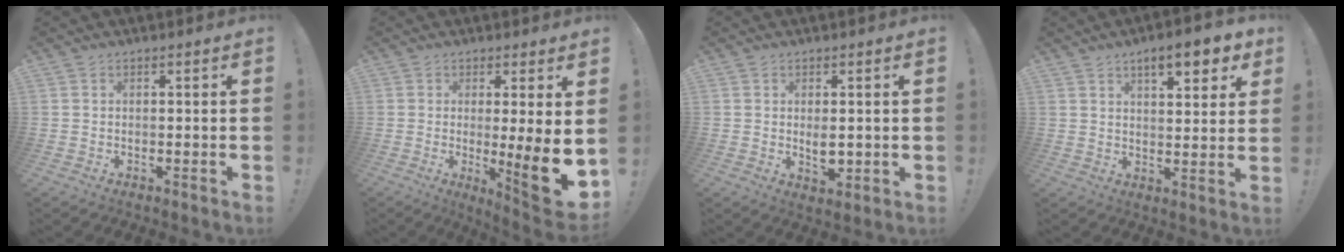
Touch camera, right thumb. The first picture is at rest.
{"total": 12.4, "force": [-1.6, 0.9, 12.3], "torque": [-0.153, -0.021, -0.019]}
{"total": 4.2, "force": [0.2, 2.3, 3.5], "torque": [-0.047, 0.000, 0.004]}
{"total": 8.8, "force": [5.5, 2.4, 6.5], "torque": [-0.084, -0.027, 0.090]}